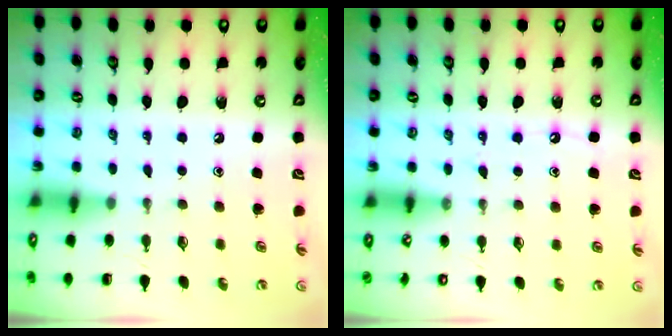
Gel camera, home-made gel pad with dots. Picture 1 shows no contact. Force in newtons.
{"total": 7.7, "press": 7.7, "slide": 0.4}